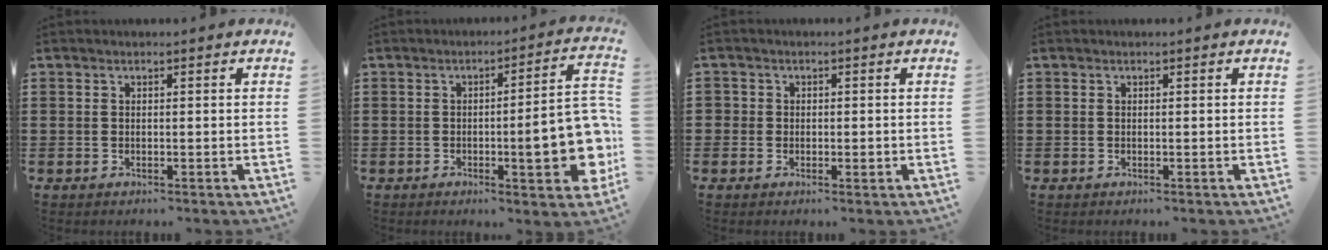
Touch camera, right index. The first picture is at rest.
{"total": 12.0, "force": [-1.9, 2.8, 11.6], "torque": [-0.144, -0.014, -0.030]}
{"total": 1.2, "force": [-0.2, 1.1, 0.4], "torque": [-0.012, 0.001, -0.004]}
{"total": 0.0}